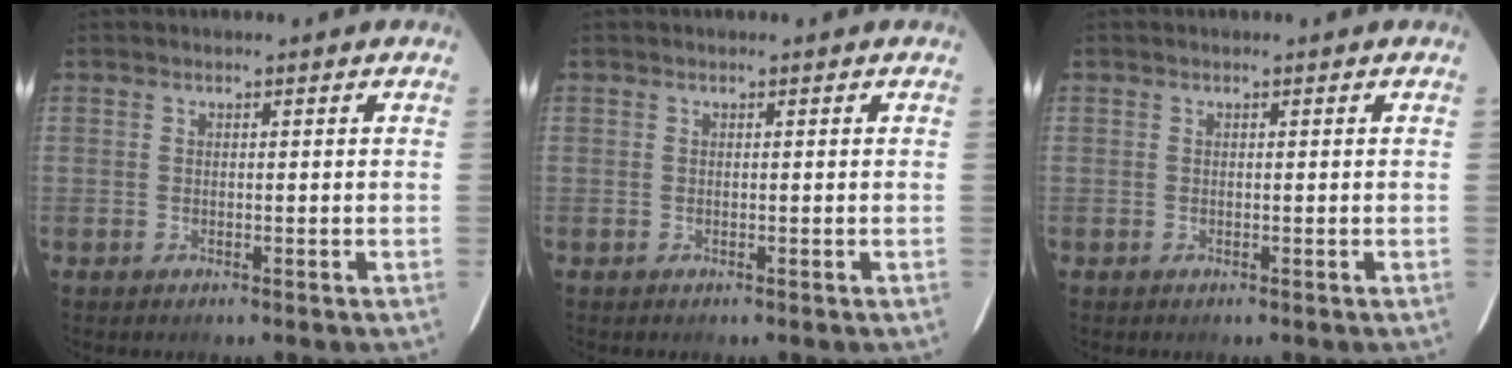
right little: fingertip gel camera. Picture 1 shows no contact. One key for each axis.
{"total": 0.0}
{"total": 0.0}